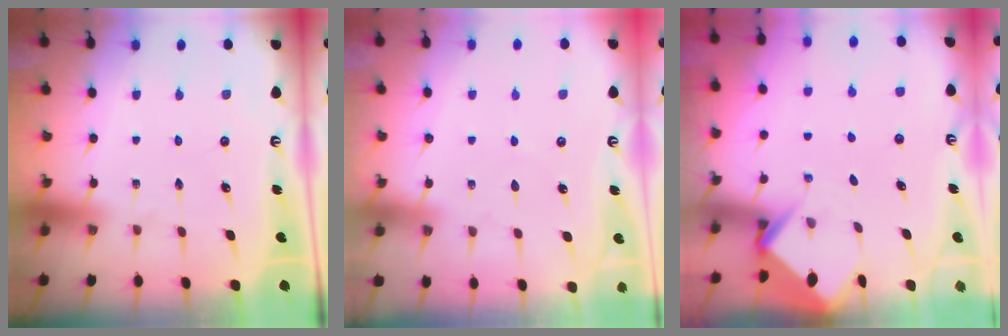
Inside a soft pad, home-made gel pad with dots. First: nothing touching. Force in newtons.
{"total": 2.5, "press": 2.5, "slide": 0.4}
{"total": 3.8, "press": 3.8, "slide": 0.2}